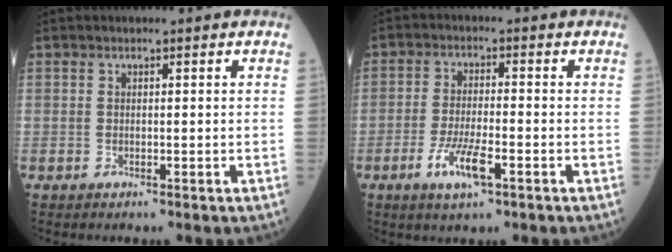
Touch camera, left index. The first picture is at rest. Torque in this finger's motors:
{"motor_torque": [0.71, 0.18, 0.17, 0.09]}